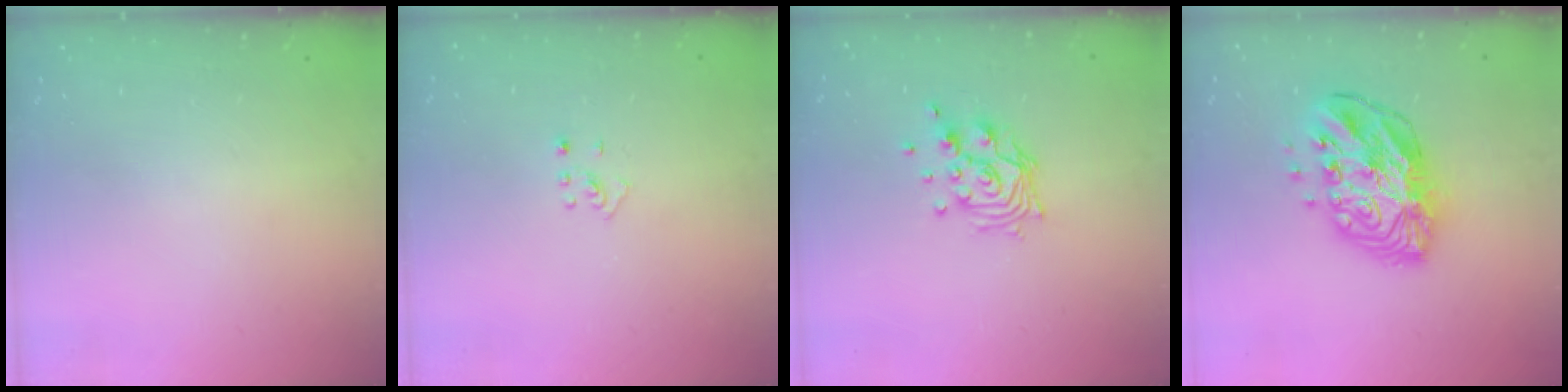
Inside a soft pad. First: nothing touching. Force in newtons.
{"total": 2.7, "press": 2.6, "slide": 0.6}
{"total": 11.1, "press": 10.9, "slide": 1.6}
{"total": 14.1, "press": 14.0, "slide": 1.1}